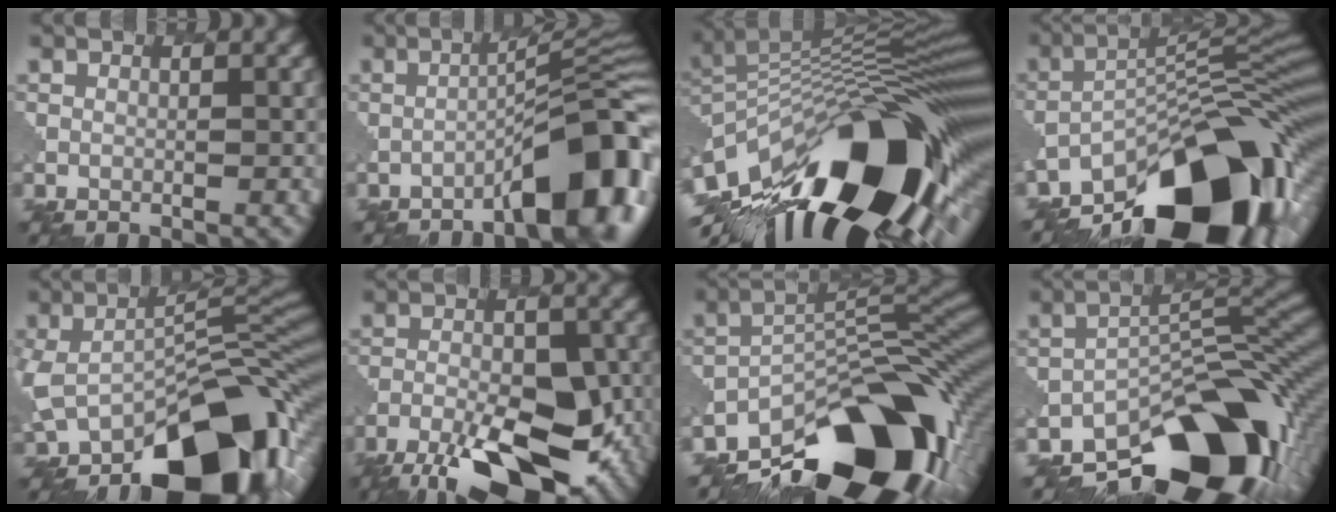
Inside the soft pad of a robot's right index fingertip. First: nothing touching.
{"total": 9.1, "force": [-4.8, 1.6, 7.5], "torque": [-0.097, 0.023, -0.076]}
{"total": 17.1, "force": [-8.0, 6.2, 13.7], "torque": [-0.222, 0.013, -0.147]}
{"total": 15.9, "force": [-10.4, 5.7, 10.7], "torque": [-0.161, 0.006, -0.178]}
{"total": 12.1, "force": [-5.8, 6.0, 8.8], "torque": [-0.119, -0.017, -0.097]}
{"total": 12.2, "force": [-7.0, 4.7, 8.9], "torque": [-0.161, -0.010, -0.123]}
{"total": 15.9, "force": [-10.0, 6.9, 10.3], "torque": [-0.157, -0.004, -0.163]}
{"total": 14.0, "force": [-8.9, 6.5, 8.7], "torque": [-0.113, -0.002, -0.148]}